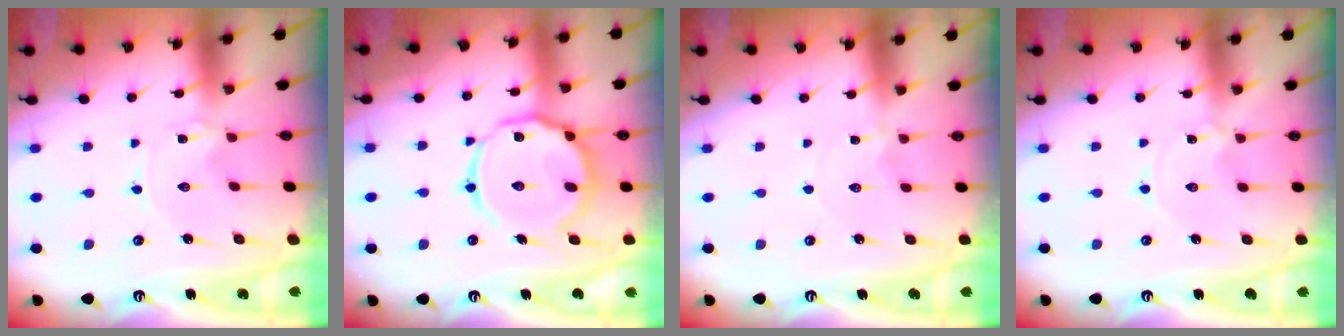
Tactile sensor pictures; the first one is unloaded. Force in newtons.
{"total": 15.2, "press": 15.2, "slide": 1.3}
{"total": 0.0}
{"total": 0.0}